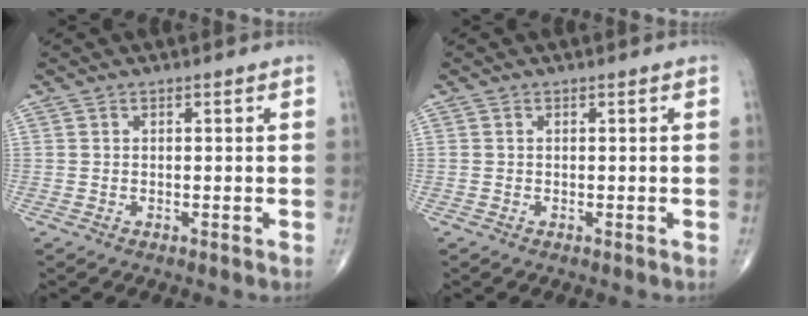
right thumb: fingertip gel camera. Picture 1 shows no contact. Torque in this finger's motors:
{"motor_torque": [-0.60, 0.11, -0.27, 0.06, -0.02]}